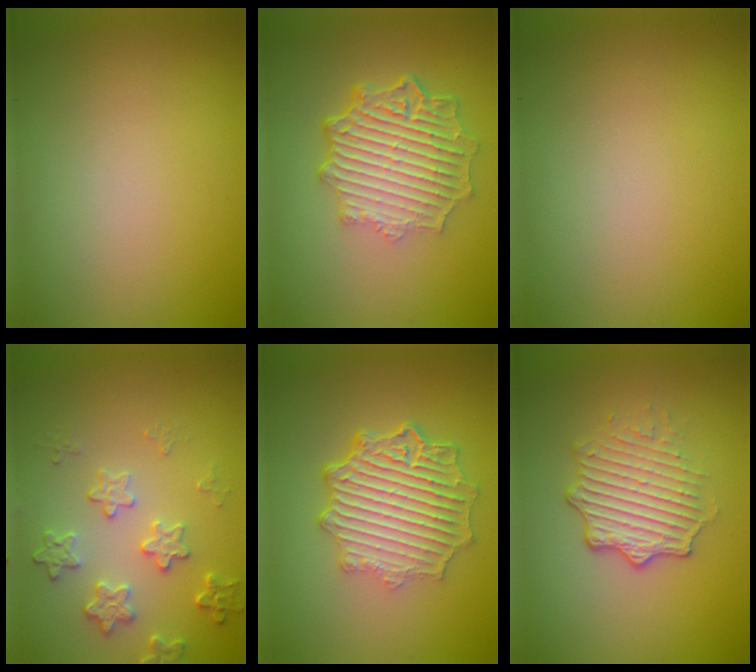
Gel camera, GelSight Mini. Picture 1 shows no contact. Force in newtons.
{"total": 6.9, "press": 5.0, "slide": 4.7}
{"total": 0.0}
{"total": 2.9, "press": 2.3, "slide": 1.8}
{"total": 6.9, "press": 5.3, "slide": 4.4}
{"total": 4.6, "press": 3.3, "slide": 3.3}